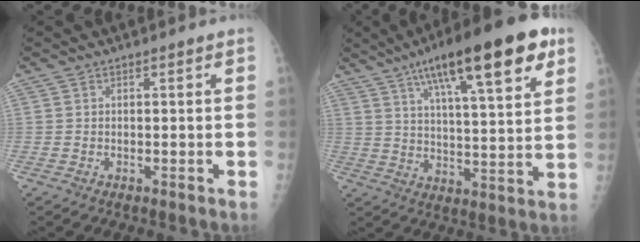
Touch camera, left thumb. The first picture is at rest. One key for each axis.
{"total": 22.1, "fx": 11.8, "fy": 5.4, "fz": 17.9, "tx": -0.255, "ty": -0.020, "tz": 0.181}